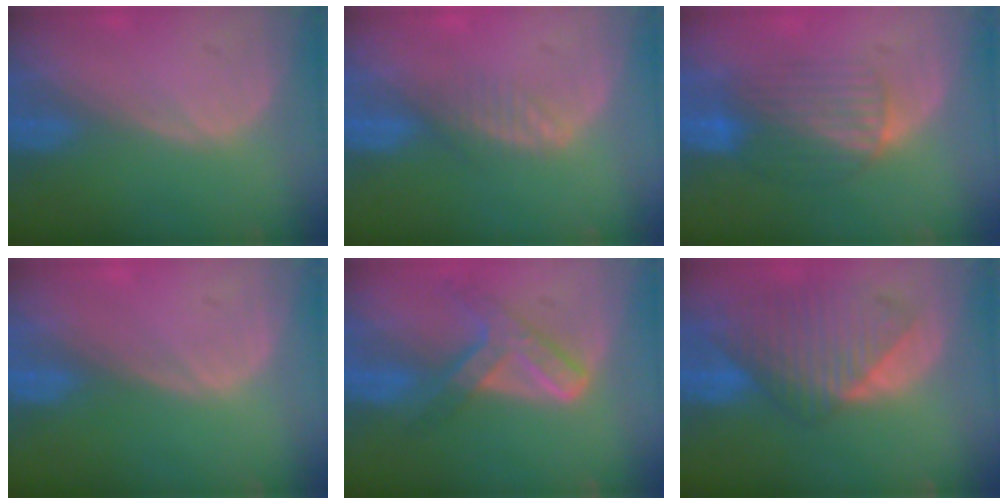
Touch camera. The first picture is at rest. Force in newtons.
{"total": 2.3, "press": 2.3, "slide": 0.1}
{"total": 6.5, "press": 6.4, "slide": 1.0}
{"total": 0.0}
{"total": 7.2, "press": 6.0, "slide": 4.0}
{"total": 9.6, "press": 8.5, "slide": 4.5}